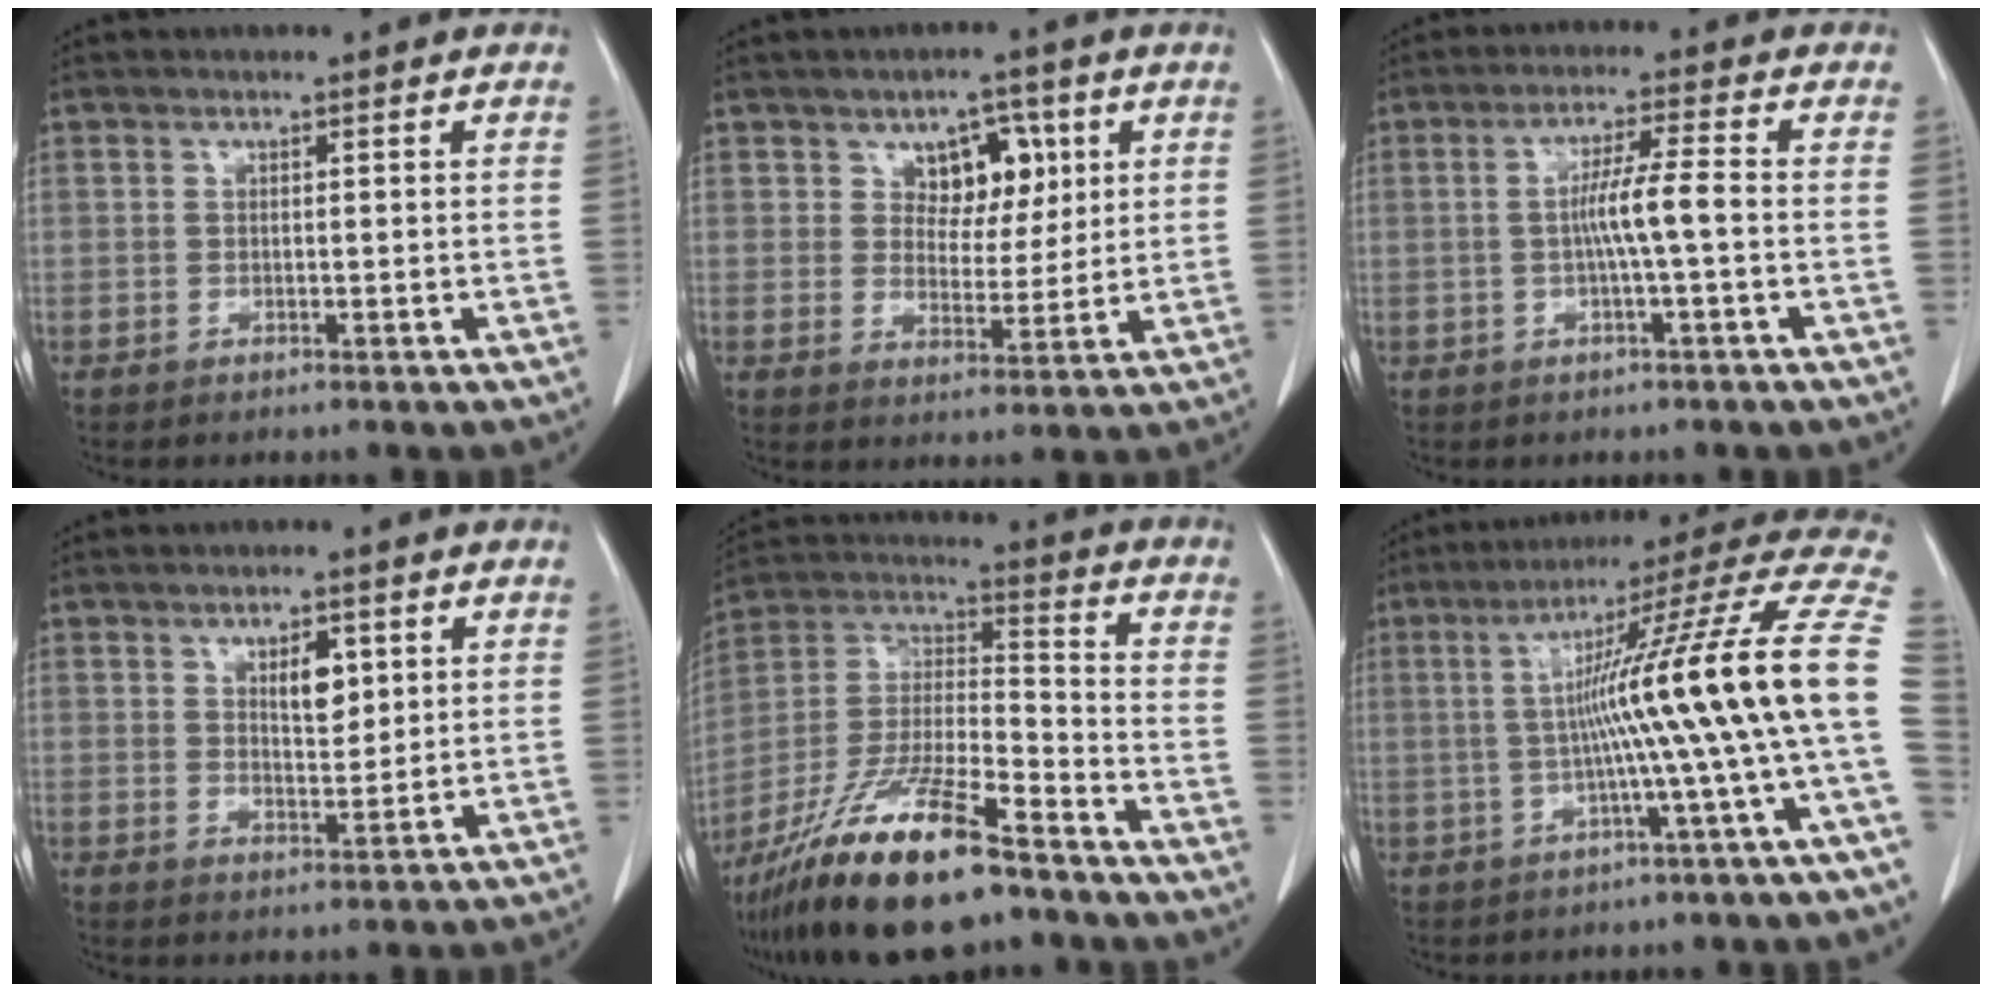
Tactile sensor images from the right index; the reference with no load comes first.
{"total": 6.5, "force": [2.8, 4.3, 4.0], "torque": [-0.048, 0.011, 0.044]}
{"total": 5.4, "force": [-0.7, -0.4, 5.3], "torque": [-0.098, 0.007, -0.014]}
{"total": 4.3, "force": [1.7, 1.9, 3.5], "torque": [-0.056, -0.002, 0.031]}
{"total": 19.8, "force": [-14.4, 3.3, 13.2], "torque": [-0.283, -0.023, -0.263]}
{"total": 17.8, "force": [-1.7, -2.4, 17.5], "torque": [-0.245, 0.027, -0.038]}